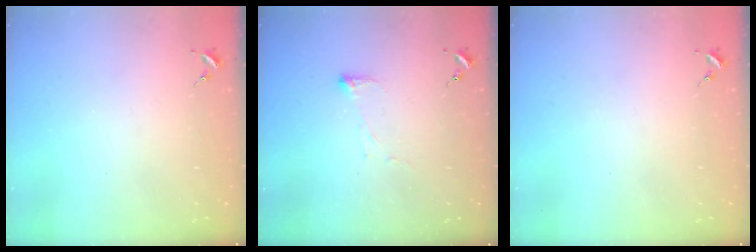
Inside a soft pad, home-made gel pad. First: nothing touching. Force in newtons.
{"total": 3.8, "press": 3.7, "slide": 0.9}
{"total": 0.0}